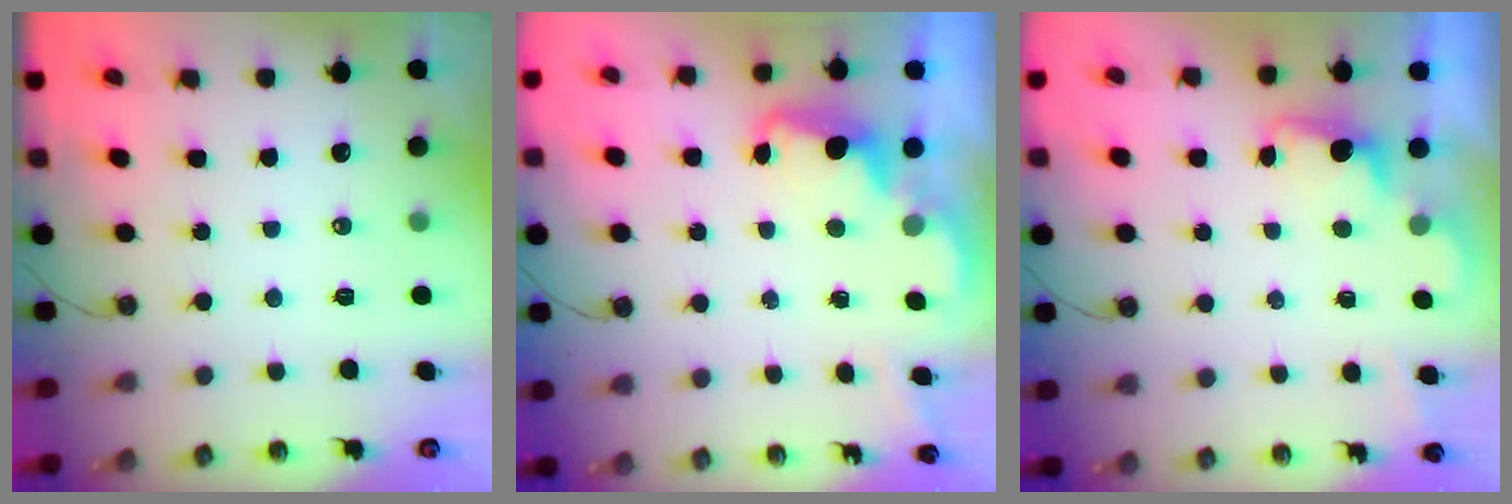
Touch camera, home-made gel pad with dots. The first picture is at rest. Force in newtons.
{"total": 2.4, "press": 2.3, "slide": 0.7}
{"total": 1.3, "press": 1.0, "slide": 0.9}